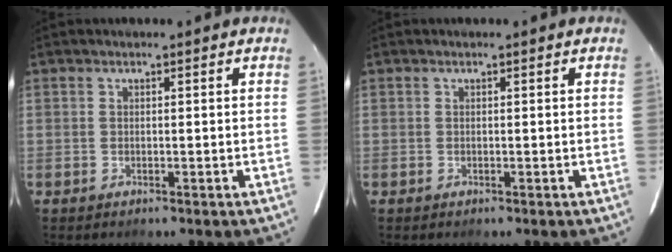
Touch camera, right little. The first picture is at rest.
{"total": 0.0}